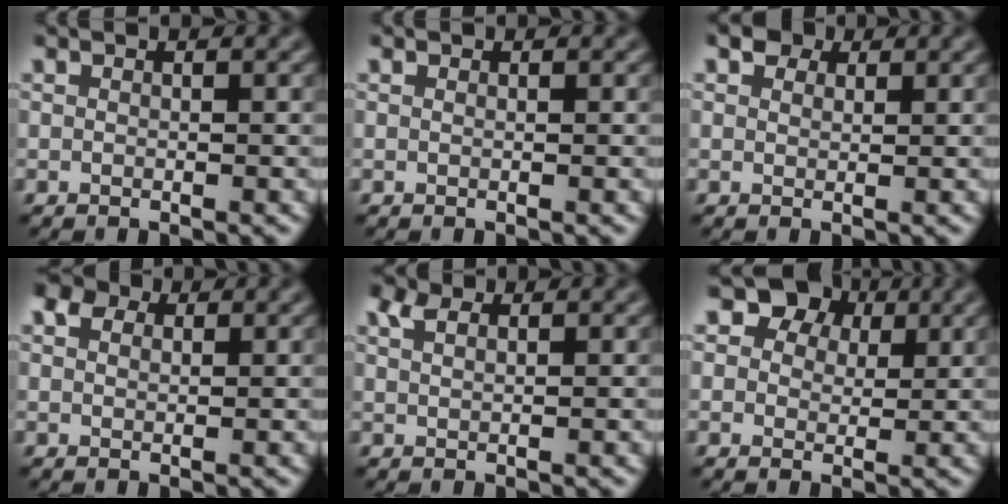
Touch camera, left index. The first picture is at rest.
{"total": 0.0}
{"total": 2.4, "force": [1.8, 1.3, 0.9], "torque": [-0.015, -0.004, 0.022]}
{"total": 2.5, "force": [1.6, 1.5, 1.2], "torque": [-0.026, 0.004, 0.018]}
{"total": 2.1, "force": [1.5, 0.9, 1.2], "torque": [-0.028, 0.008, 0.028]}
{"total": 7.0, "force": [3.7, 5.1, 3.0], "torque": [-0.043, 0.016, 0.029]}